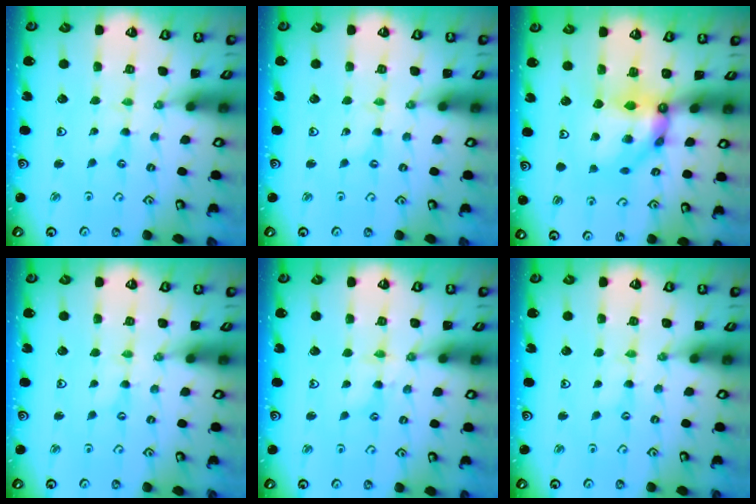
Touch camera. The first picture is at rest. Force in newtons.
{"total": 0.0}
{"total": 11.0, "press": 10.9, "slide": 1.6}
{"total": 0.0}
{"total": 4.4, "press": 4.4, "slide": 0.4}
{"total": 0.8, "press": 0.8, "slide": 0.1}